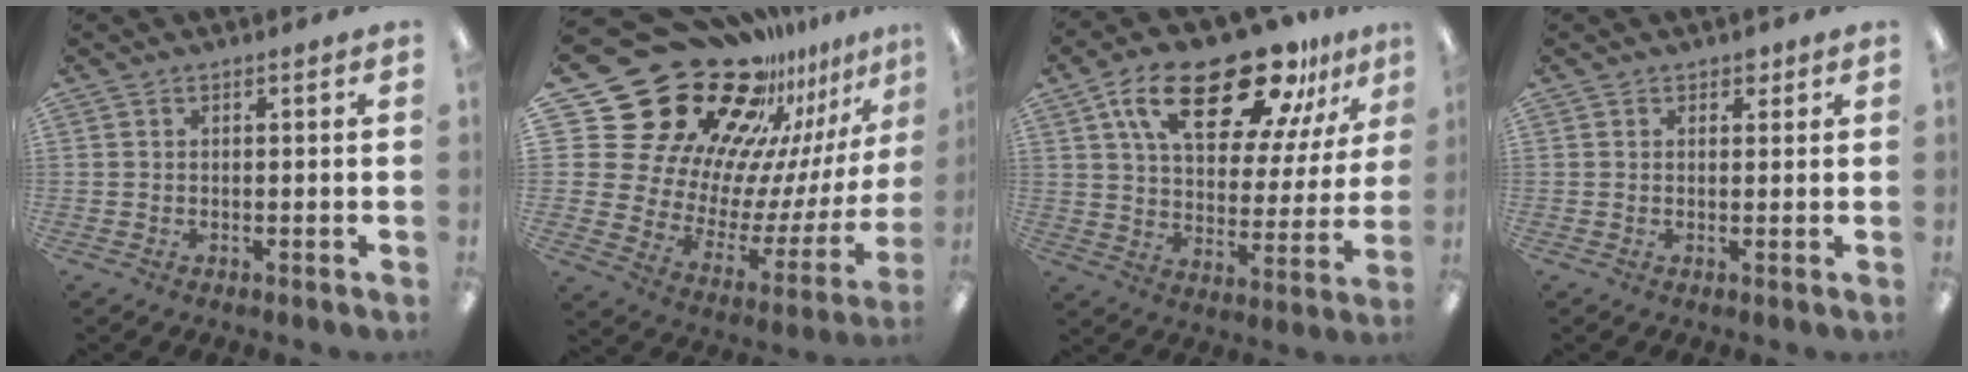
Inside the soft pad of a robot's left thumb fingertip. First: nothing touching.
{"total": 31.3, "force": [22.5, 17.3, 13.2], "torque": [-0.191, -0.217, 0.450]}
{"total": 24.2, "force": [15.4, 10.4, 15.4], "torque": [-0.255, -0.073, 0.260]}
{"total": 1.7, "force": [1.1, 1.1, 0.6], "torque": [0.004, -0.005, 0.017]}